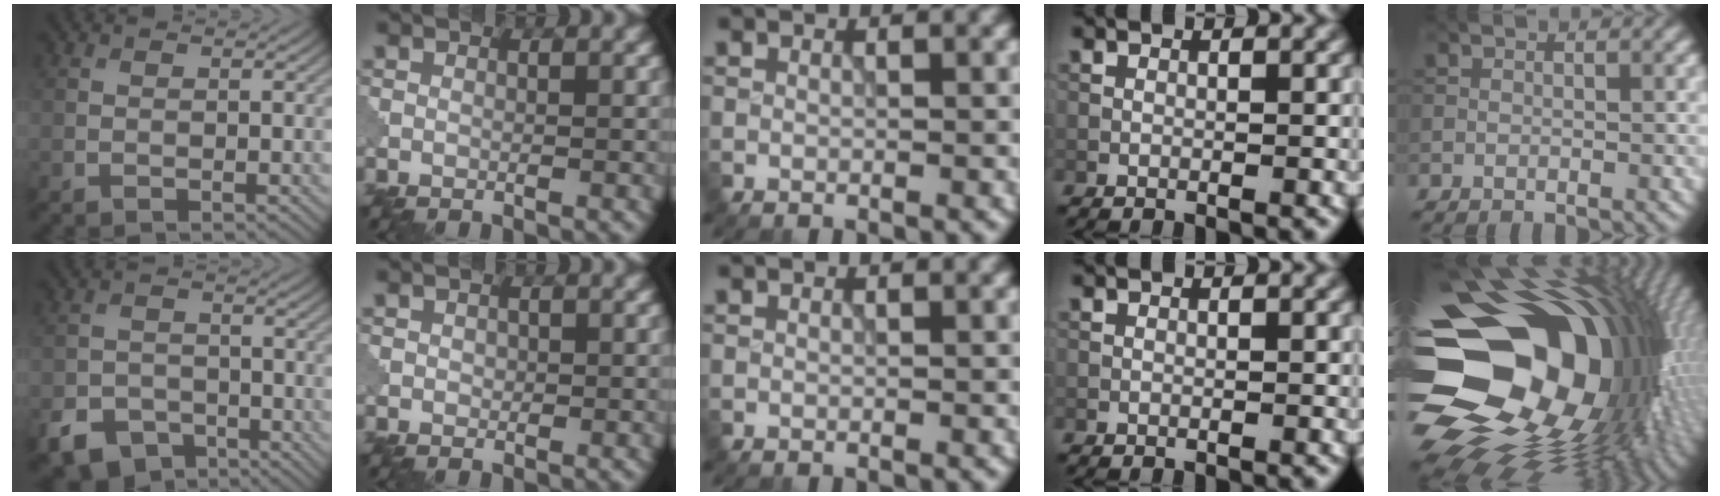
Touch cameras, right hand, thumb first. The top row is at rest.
{"thumb": {"total": 6.6, "force": [-4.6, 4.0, 2.4], "torque": [-0.049, -0.012, -0.086]}, "index": {"total": 0.6, "force": [0.1, 0.5, 0.3], "torque": [-0.005, -0.001, 0.001]}, "little": {"total": 21.9, "force": [1.1, 15.5, 15.5], "torque": [-0.307, -0.038, 0.034]}}